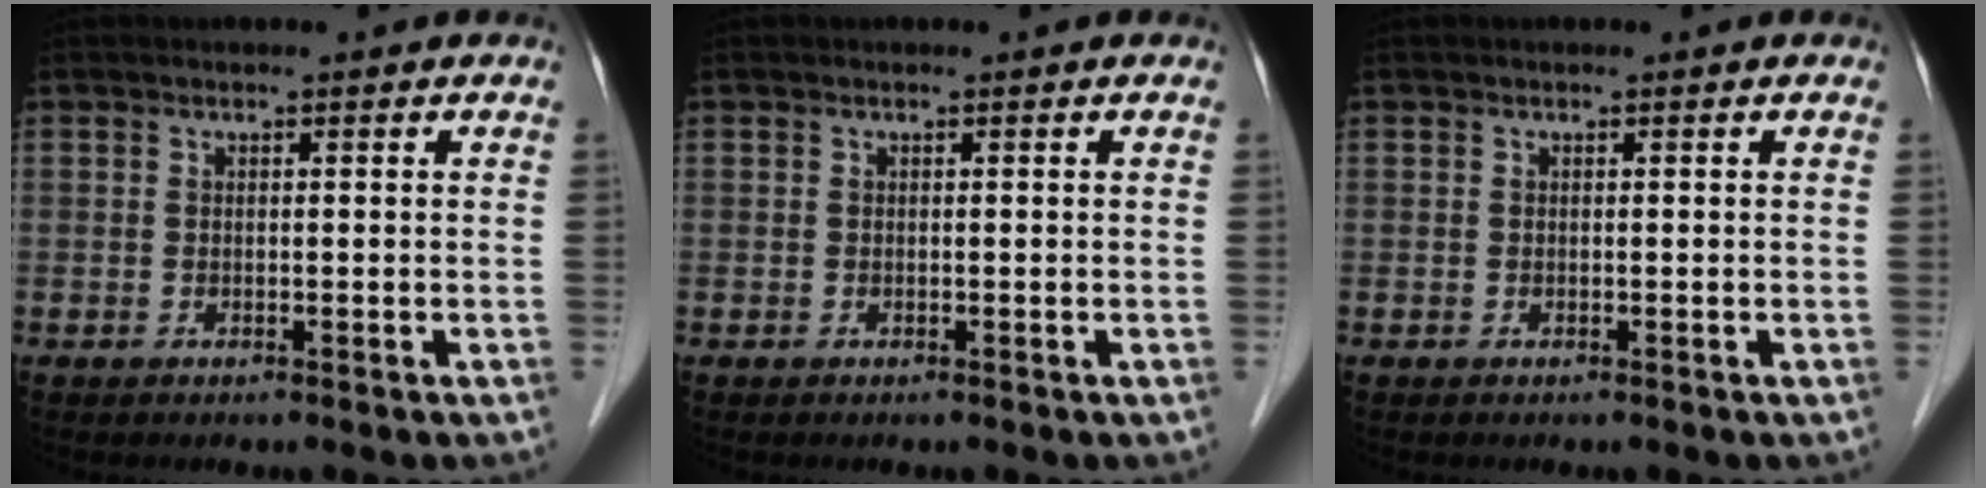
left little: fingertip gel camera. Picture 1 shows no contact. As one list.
[{"total": 0.0}, {"total": 0.0}]